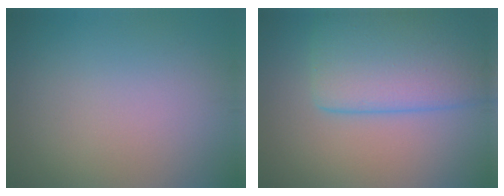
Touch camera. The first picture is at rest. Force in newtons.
{"total": 7.9, "press": 7.9, "slide": 0.5}